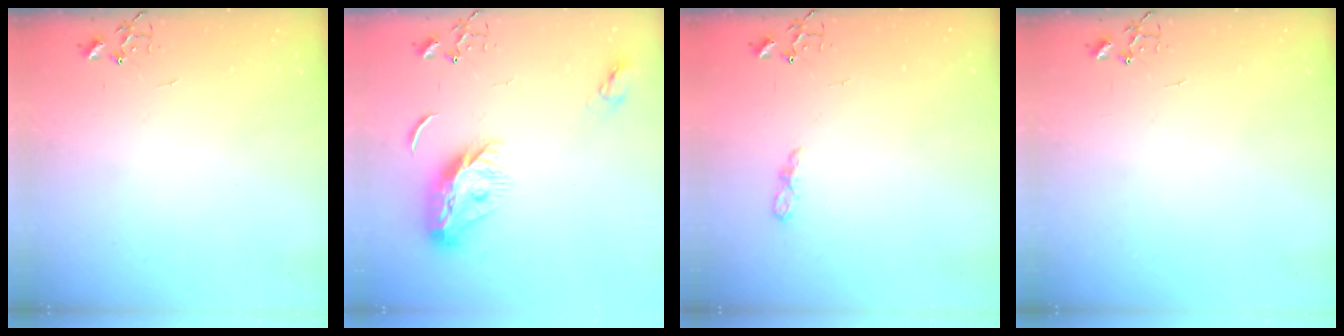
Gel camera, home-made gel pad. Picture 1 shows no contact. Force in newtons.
{"total": 12.7, "press": 12.7, "slide": 0.3}
{"total": 5.0, "press": 5.0, "slide": 0.5}
{"total": 0.0}